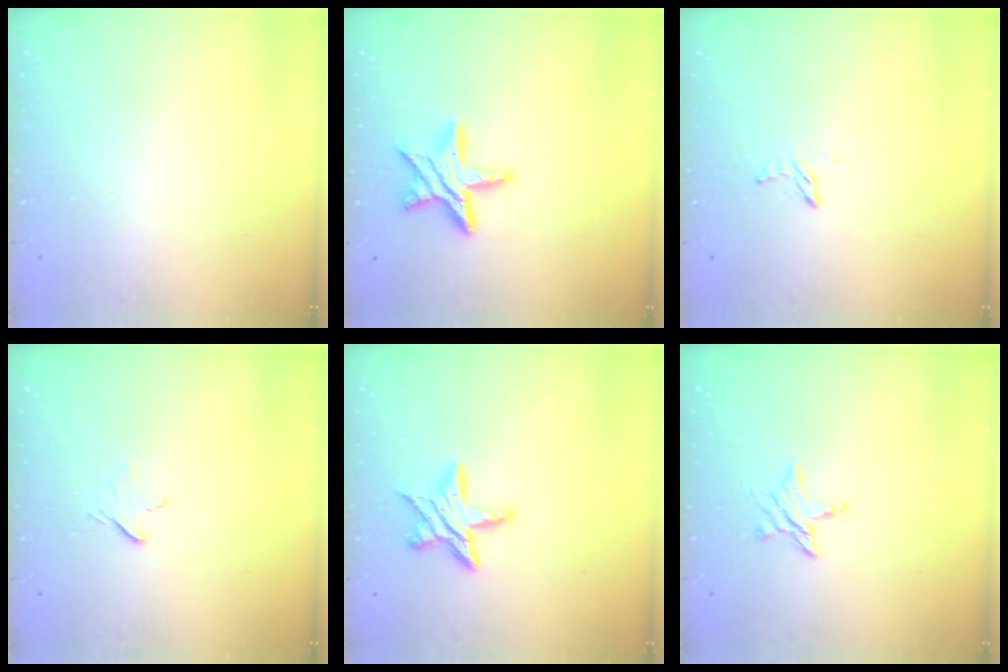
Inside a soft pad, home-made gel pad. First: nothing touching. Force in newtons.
{"total": 11.5, "press": 11.5, "slide": 0.7}
{"total": 3.8, "press": 3.8, "slide": 0.3}
{"total": 3.6, "press": 3.5, "slide": 0.3}
{"total": 11.2, "press": 11.2, "slide": 0.8}
{"total": 5.8, "press": 5.8, "slide": 0.4}